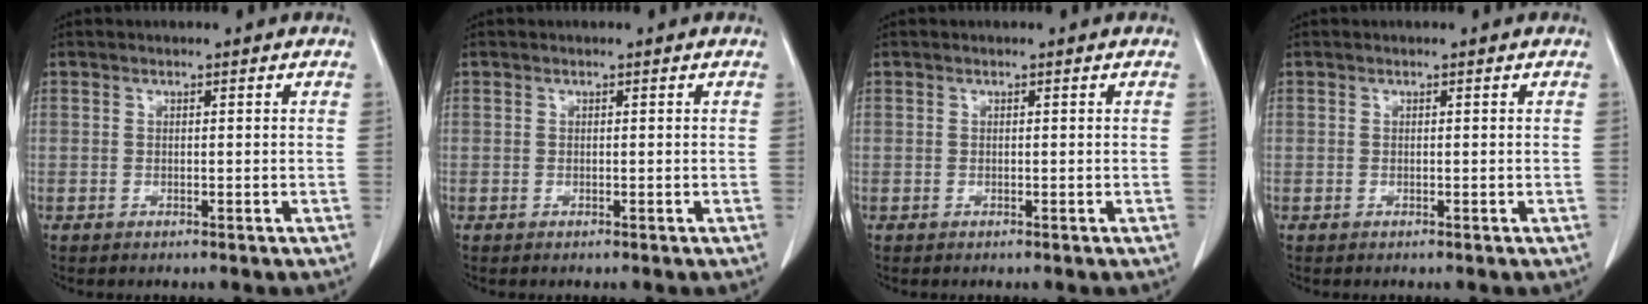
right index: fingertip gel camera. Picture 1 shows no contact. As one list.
[{"total": 0.0}, {"total": 0.0}, {"total": 0.0}]